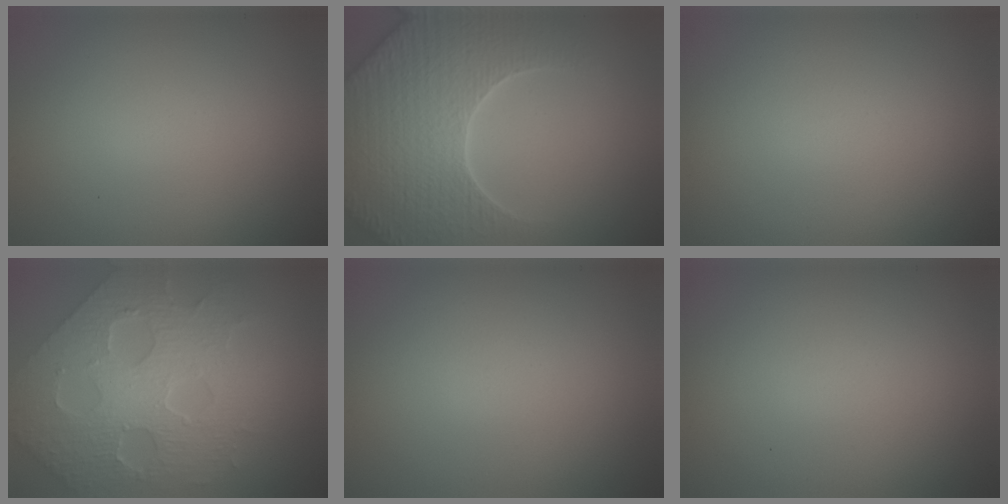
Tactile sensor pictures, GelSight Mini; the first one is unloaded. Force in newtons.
{"total": 7.5, "press": 7.2, "slide": 2.1}
{"total": 0.0}
{"total": 8.7, "press": 6.4, "slide": 5.9}
{"total": 0.0}
{"total": 0.0}